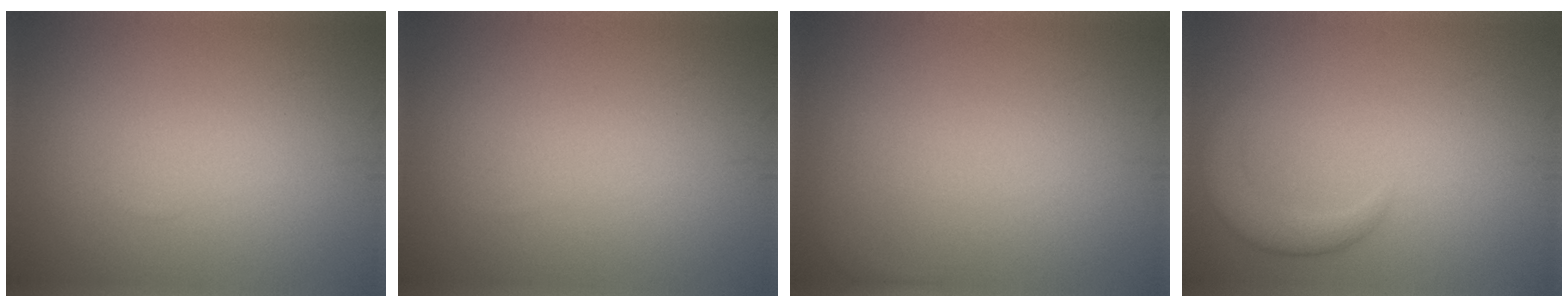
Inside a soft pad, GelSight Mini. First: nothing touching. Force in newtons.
{"total": 0.0}
{"total": 0.6, "press": 0.6, "slide": 0.1}
{"total": 2.6, "press": 2.6, "slide": 0.3}